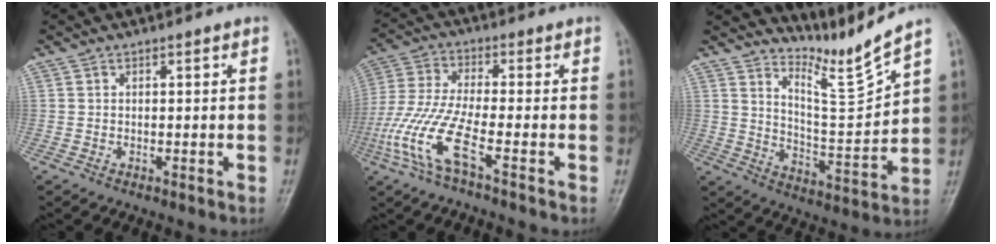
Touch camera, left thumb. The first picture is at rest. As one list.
[{"total": 10.8, "force": [-4.8, 1.9, 9.5], "torque": [-0.237, 0.018, -0.103]}, {"total": 8.6, "force": [8.1, -1.5, 2.5], "torque": [-0.032, -0.091, 0.157]}]